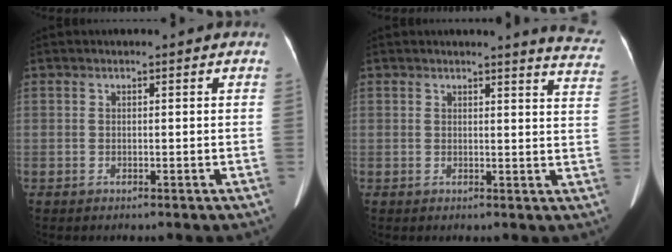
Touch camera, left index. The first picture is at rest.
{"total": 8.1, "force": [7.9, -0.2, 1.8], "torque": [-0.005, -0.067, 0.054]}